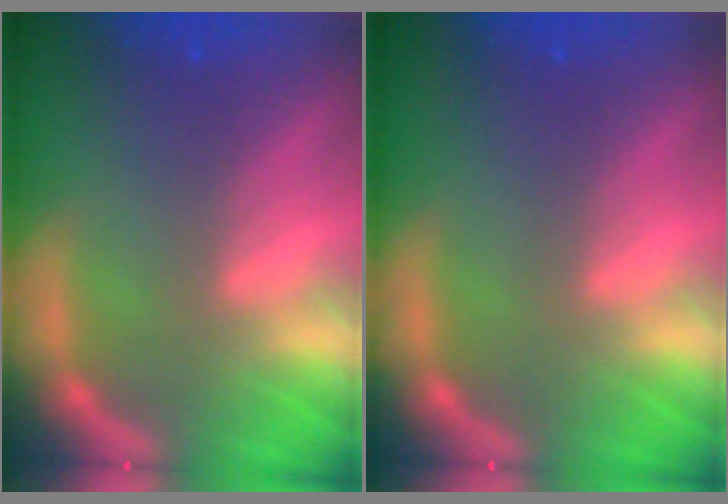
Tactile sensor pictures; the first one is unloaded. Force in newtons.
{"total": 0.0}